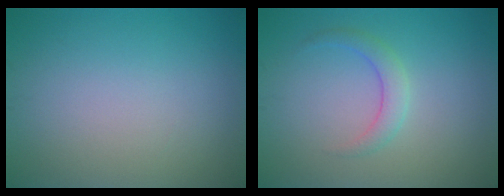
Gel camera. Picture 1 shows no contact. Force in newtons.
{"total": 2.0, "press": 2.0, "slide": 0.1}